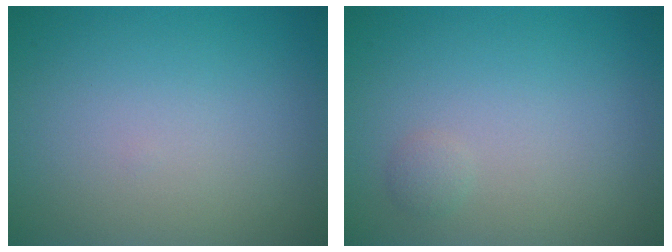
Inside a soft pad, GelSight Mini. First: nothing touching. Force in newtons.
{"total": 0.7, "press": 0.7, "slide": 0.0}